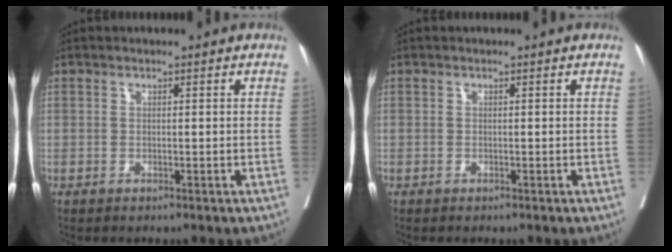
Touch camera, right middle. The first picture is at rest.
{"total": 0.0}